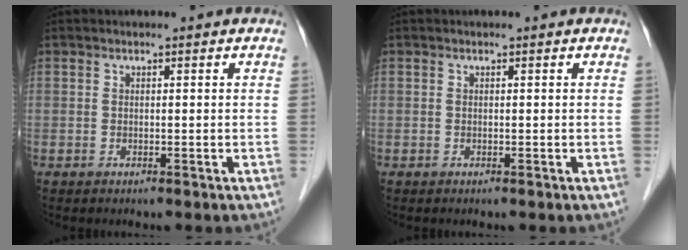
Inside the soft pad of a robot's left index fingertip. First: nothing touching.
{"total": 0.0}